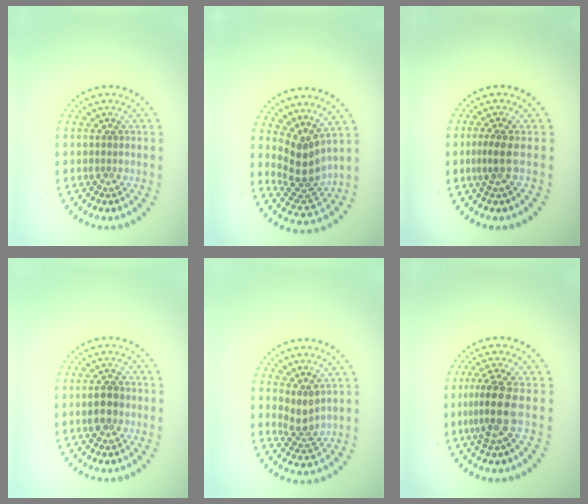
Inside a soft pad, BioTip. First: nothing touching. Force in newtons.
{"total": 3.5, "press": 2.7, "slide": 2.2}
{"total": 1.9, "press": 1.3, "slide": 1.3}
{"total": 2.2, "press": 2.2, "slide": 0.3}
{"total": 2.3, "press": 1.6, "slide": 1.6}
{"total": 3.8, "press": 3.3, "slide": 1.9}